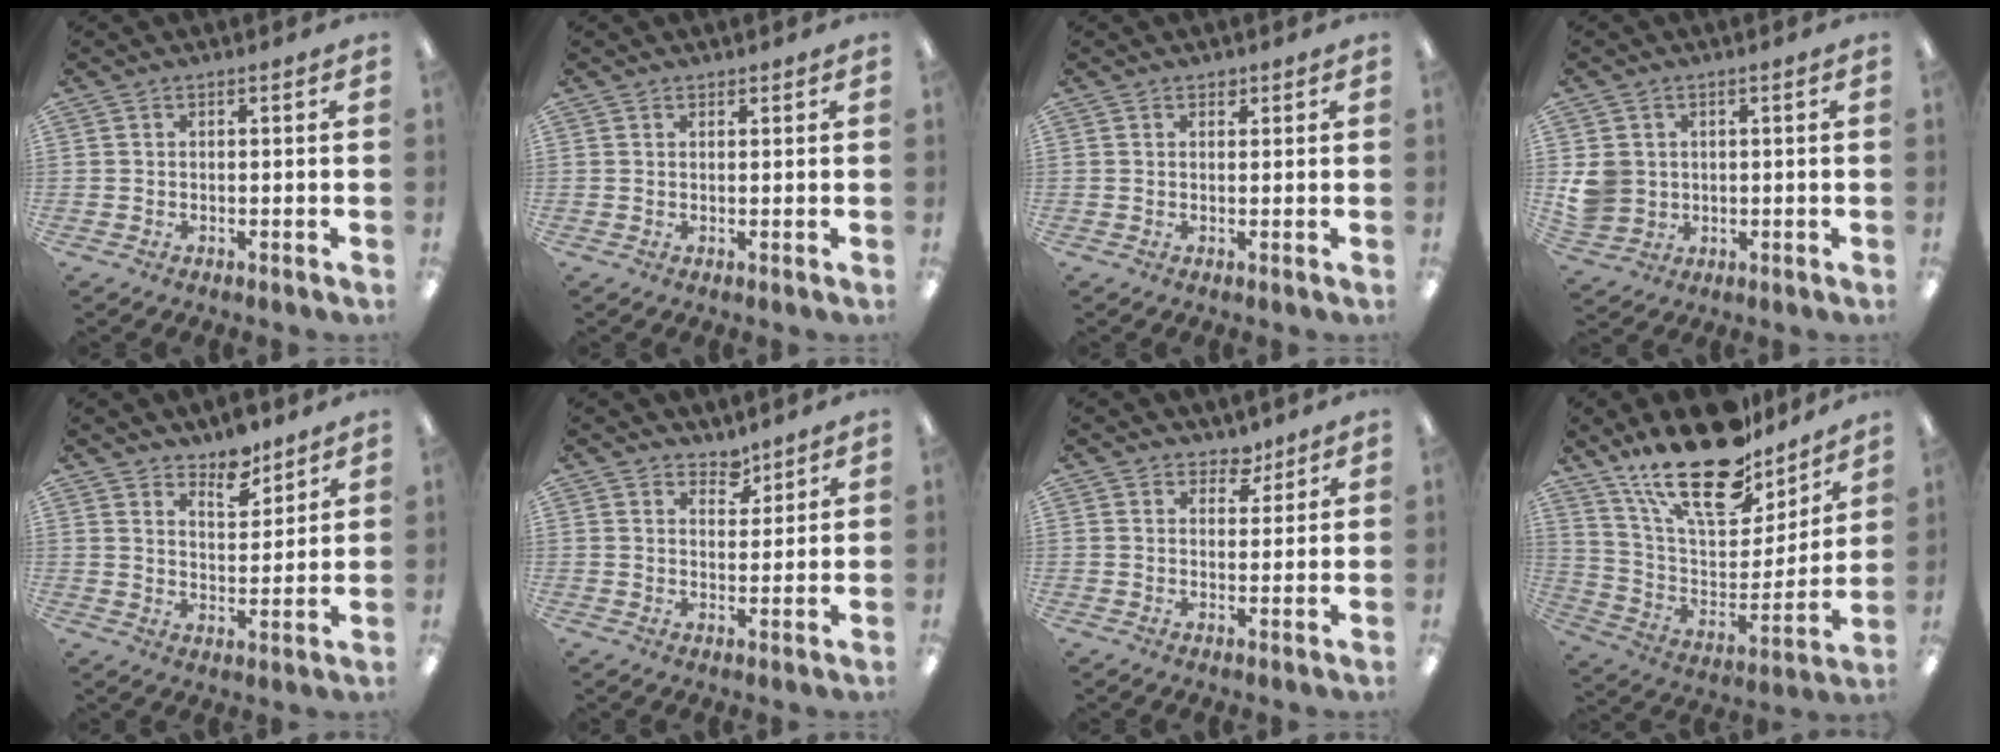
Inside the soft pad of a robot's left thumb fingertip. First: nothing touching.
{"total": 1.0, "force": [1.0, 0.4, 0.0], "torque": [0.001, 0.000, 0.019]}
{"total": 1.3, "force": [1.0, 0.8, 0.2], "torque": [0.003, -0.003, 0.017]}
{"total": 5.9, "force": [1.1, 5.6, 1.6], "torque": [-0.033, 0.007, 0.025]}
{"total": 7.2, "force": [6.3, 2.8, 1.8], "torque": [-0.015, -0.045, 0.113]}
{"total": 4.7, "force": [4.0, 2.4, 0.9], "torque": [0.003, -0.028, 0.070]}
{"total": 4.3, "force": [3.3, 2.6, 0.7], "torque": [0.000, -0.018, 0.058]}
{"total": 24.8, "force": [18.4, 9.7, 13.5], "torque": [-0.219, -0.118, 0.318]}